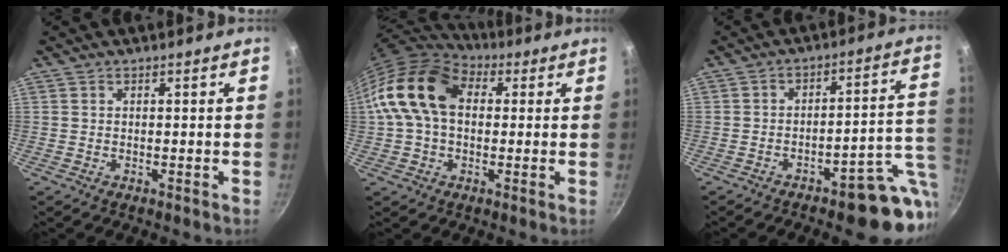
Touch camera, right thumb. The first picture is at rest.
{"total": 15.4, "force": [2.1, 10.7, 10.8], "torque": [-0.177, 0.025, 0.020]}
{"total": 12.8, "force": [-5.5, 4.6, 10.6], "torque": [-0.084, 0.043, -0.073]}